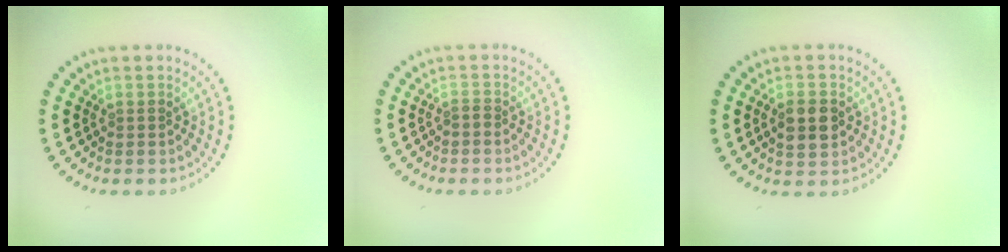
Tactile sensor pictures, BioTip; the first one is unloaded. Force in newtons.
{"total": 0.5, "press": 0.3, "slide": 0.4}
{"total": 3.2, "press": 3.2, "slide": 0.1}